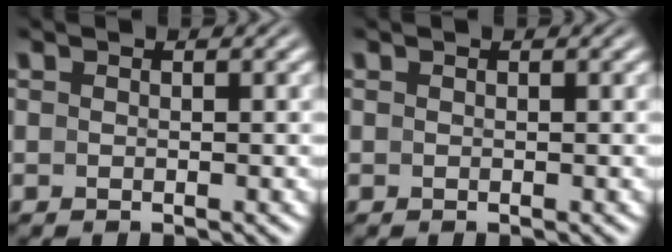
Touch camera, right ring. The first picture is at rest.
{"total": 0.0}